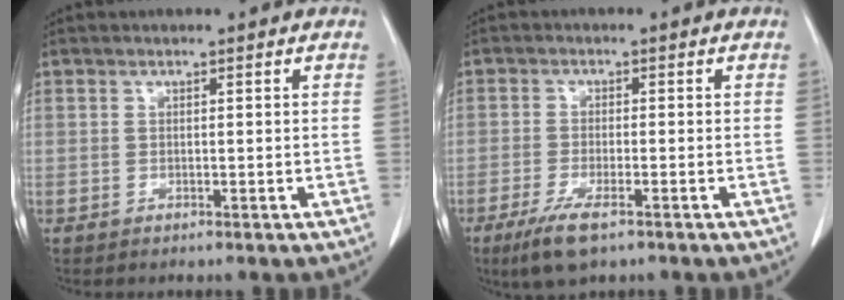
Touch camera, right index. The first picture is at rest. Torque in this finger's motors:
{"motor_torque": [0.52, -0.37, 0.25, 0.06]}